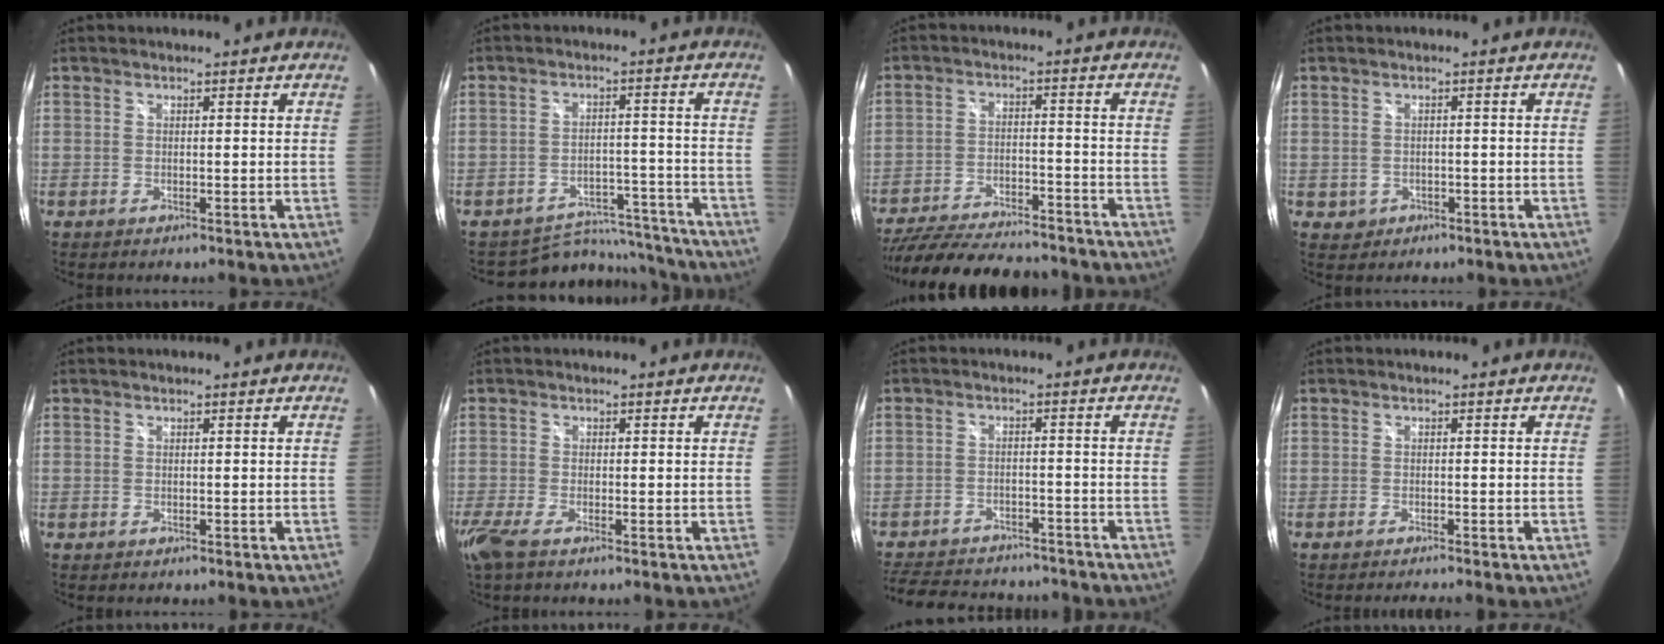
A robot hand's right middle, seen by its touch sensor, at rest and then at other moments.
{"total": 12.4, "force": [-11.6, 4.0, 1.0], "torque": [-0.021, 0.030, -0.152]}
{"total": 21.9, "force": [-18.8, 4.8, 10.2], "torque": [-0.201, -0.033, -0.281]}
{"total": 2.4, "force": [-0.5, 2.2, 0.8], "torque": [-0.020, 0.001, 0.001]}
{"total": 0.0}
{"total": 3.7, "force": [-2.5, 0.7, 2.7], "torque": [-0.066, -0.014, -0.051]}
{"total": 18.5, "force": [-15.4, 7.5, 6.9], "torque": [-0.160, 0.020, -0.207]}
{"total": 1.9, "force": [-1.8, -0.2, 0.6], "torque": [-0.013, -0.014, -0.031]}